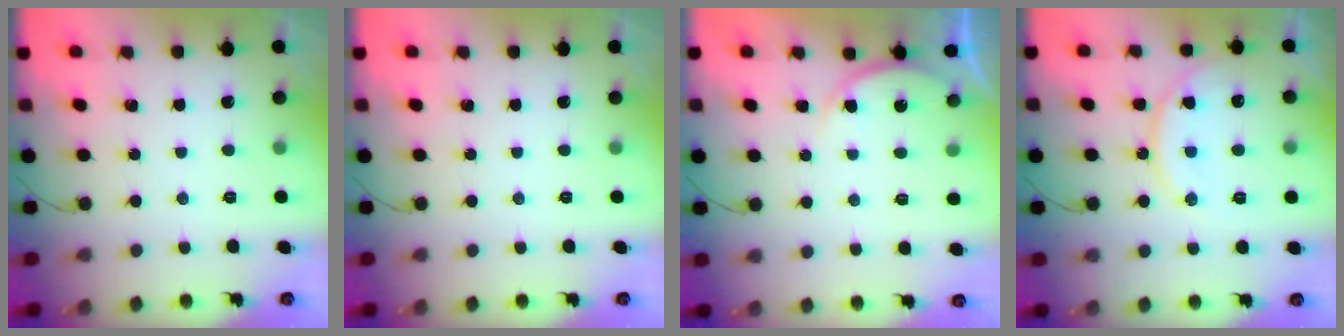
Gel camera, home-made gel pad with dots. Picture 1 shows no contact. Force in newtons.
{"total": 0.0}
{"total": 5.6, "press": 5.6, "slide": 0.5}
{"total": 13.8, "press": 13.8, "slide": 1.3}